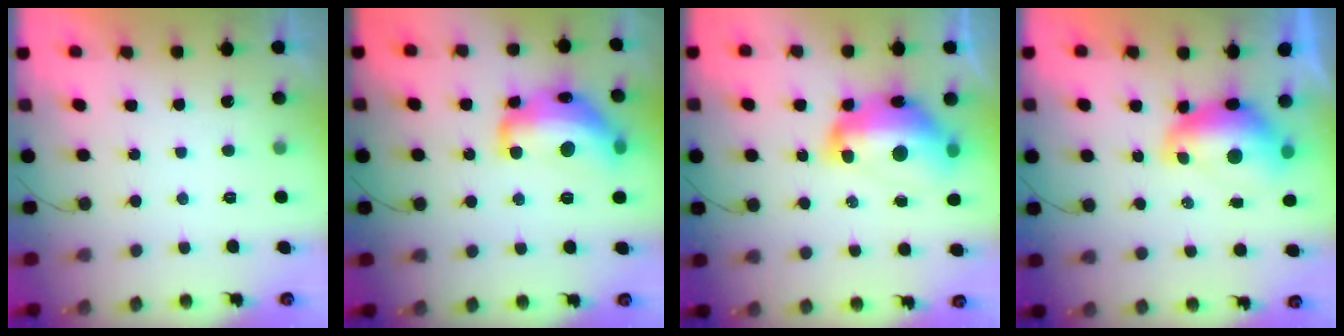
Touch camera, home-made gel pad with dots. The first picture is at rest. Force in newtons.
{"total": 18.4, "press": 18.3, "slide": 1.3}
{"total": 17.3, "press": 17.2, "slide": 1.8}
{"total": 9.8, "press": 9.8, "slide": 1.1}